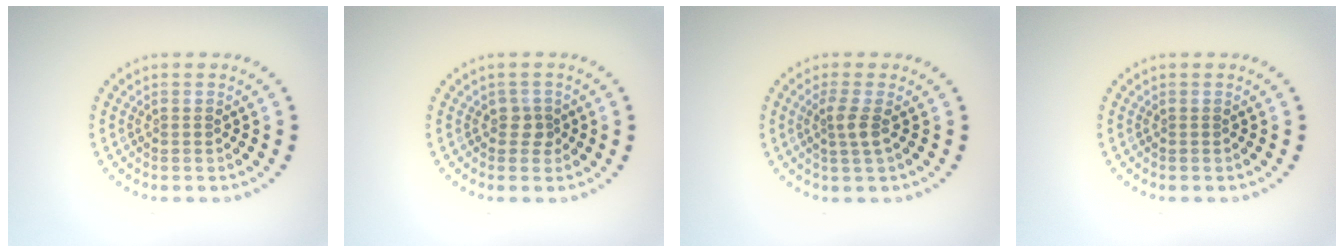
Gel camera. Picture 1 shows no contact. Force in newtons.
{"total": 1.4, "press": 1.1, "slide": 0.8}
{"total": 1.9, "press": 1.4, "slide": 1.2}
{"total": 0.0}